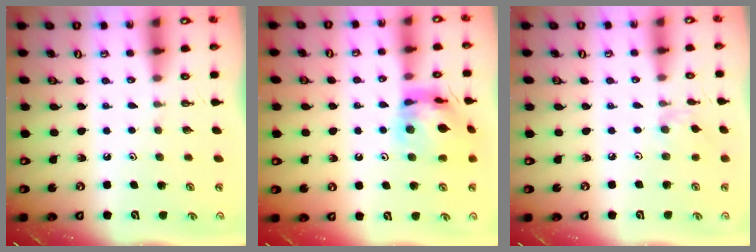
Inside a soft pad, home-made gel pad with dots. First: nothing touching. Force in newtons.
{"total": 13.6, "press": 13.5, "slide": 1.5}
{"total": 1.7, "press": 1.6, "slide": 0.4}